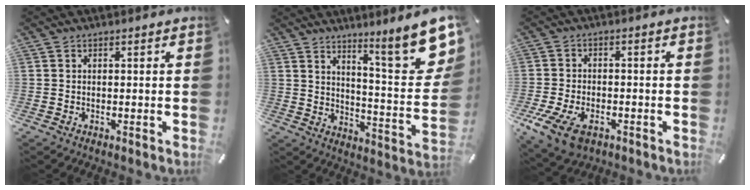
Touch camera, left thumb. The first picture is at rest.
{"total": 15.8, "force": [10.7, 3.2, 11.2], "torque": [-0.148, -0.095, 0.170]}
{"total": 9.3, "force": [-4.8, 5.6, 5.7], "torque": [-0.134, 0.010, -0.088]}